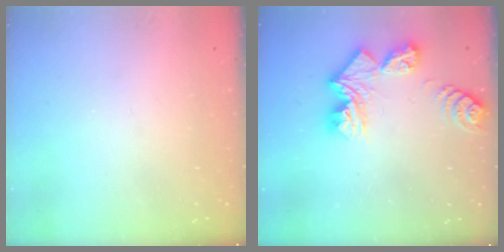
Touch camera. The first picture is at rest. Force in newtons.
{"total": 11.2, "press": 11.2, "slide": 1.4}